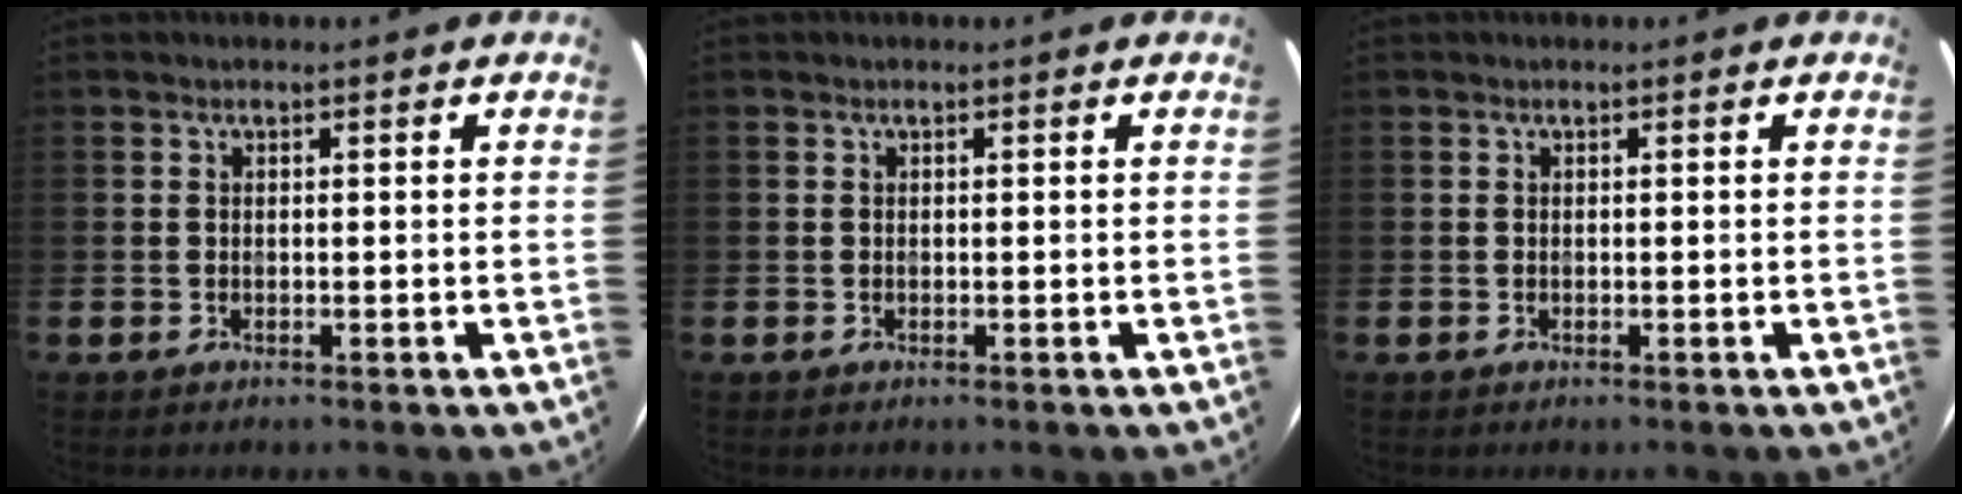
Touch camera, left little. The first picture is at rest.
{"total": 0.0}
{"total": 0.0}